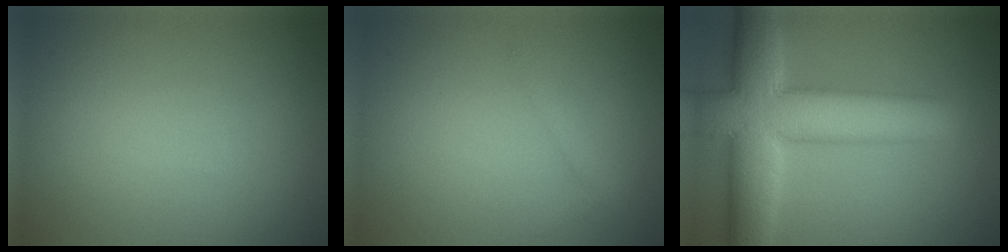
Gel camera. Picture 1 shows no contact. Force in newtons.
{"total": 0.8, "press": 0.8, "slide": 0.1}
{"total": 11.2, "press": 11.2, "slide": 0.5}